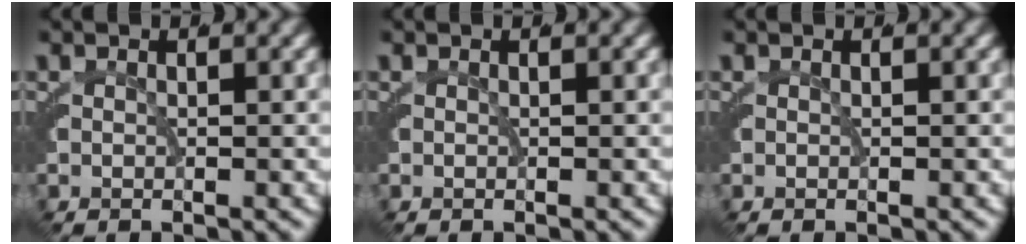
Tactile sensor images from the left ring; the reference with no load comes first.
{"total": 0.0}
{"total": 0.0}